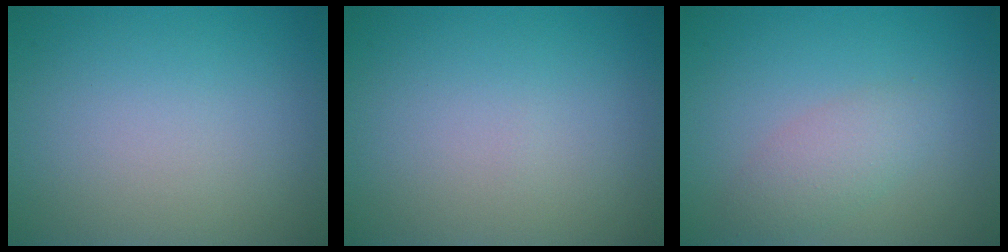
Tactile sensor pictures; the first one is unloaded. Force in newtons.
{"total": 0.0}
{"total": 2.3, "press": 2.3, "slide": 0.1}